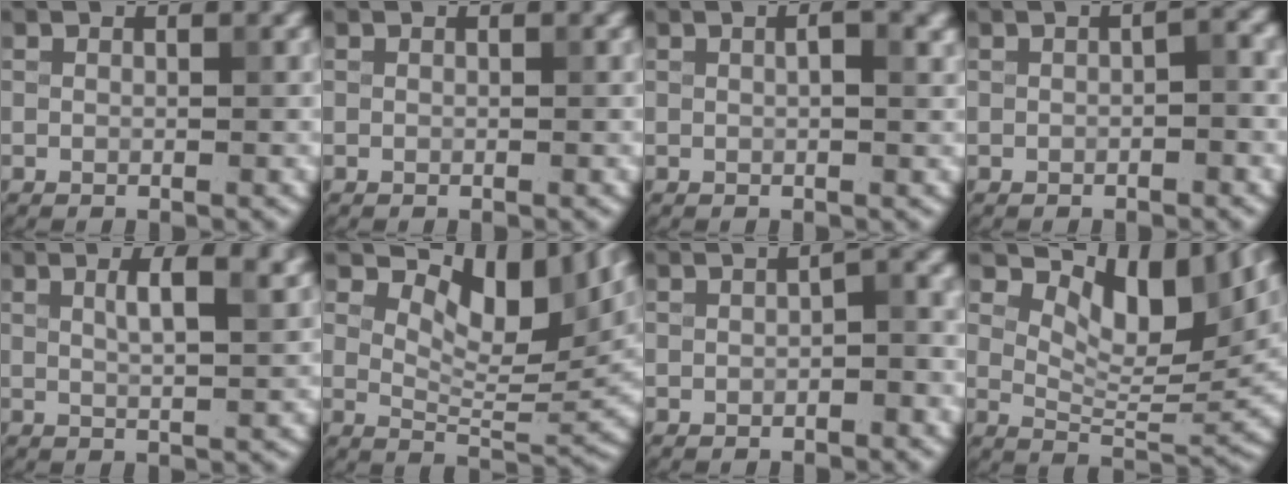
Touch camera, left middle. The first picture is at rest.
{"total": 0.0}
{"total": 2.1, "force": [0.5, 0.5, 2.0], "torque": [-0.029, 0.000, 0.007]}
{"total": 1.5, "force": [-0.4, 0.5, 1.3], "torque": [-0.022, 0.005, -0.004]}
{"total": 4.6, "force": [1.8, 1.6, 3.9], "torque": [-0.048, 0.010, 0.019]}
{"total": 10.1, "force": [5.8, 4.4, 7.0], "torque": [-0.107, 0.002, 0.101]}
{"total": 2.0, "force": [-0.5, 0.8, 1.8], "torque": [-0.026, 0.004, -0.008]}
{"total": 9.3, "force": [5.5, 4.0, 6.2], "torque": [-0.093, -0.001, 0.094]}